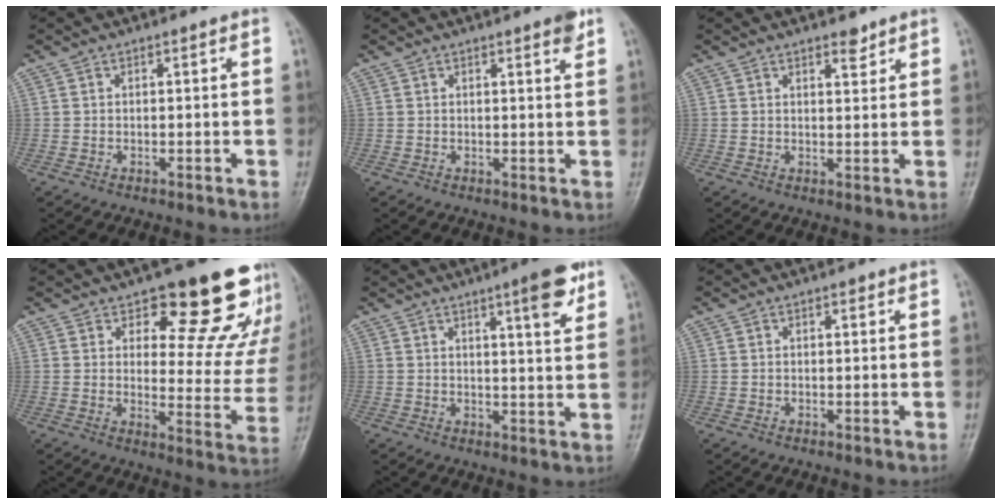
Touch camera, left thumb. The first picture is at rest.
{"total": 2.8, "force": [1.8, 0.4, 2.1], "torque": [-0.023, -0.008, 0.021]}
{"total": 2.9, "force": [2.2, 1.1, 1.5], "torque": [-0.012, -0.014, 0.033]}
{"total": 18.9, "force": [14.3, 7.5, 9.8], "torque": [-0.055, -0.100, 0.170]}
{"total": 8.0, "force": [4.7, 1.4, 6.3], "torque": [-0.079, -0.024, 0.062]}
{"total": 0.9, "force": [0.6, 0.4, 0.6], "torque": [-0.006, -0.001, 0.007]}